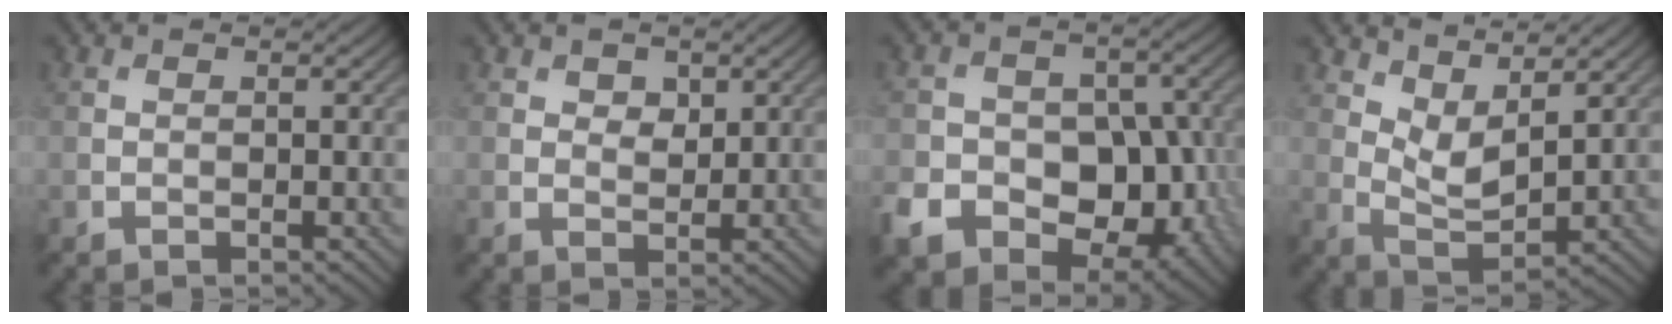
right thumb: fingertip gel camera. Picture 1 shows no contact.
{"total": 2.1, "force": [1.1, 1.3, 1.1], "torque": [-0.020, -0.004, 0.019]}
{"total": 12.2, "force": [-4.7, 8.9, 7.0], "torque": [-0.135, -0.024, -0.081]}
{"total": 5.1, "force": [3.5, 1.8, 3.3], "torque": [-0.080, -0.008, 0.068]}